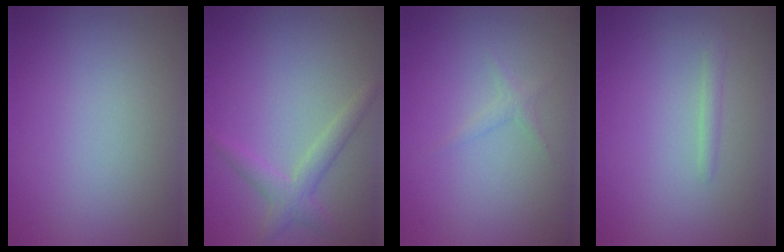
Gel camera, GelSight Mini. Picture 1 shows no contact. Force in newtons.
{"total": 2.4, "press": 2.4, "slide": 0.2}
{"total": 0.9, "press": 0.9, "slide": 0.0}
{"total": 0.9, "press": 0.9, "slide": 0.1}